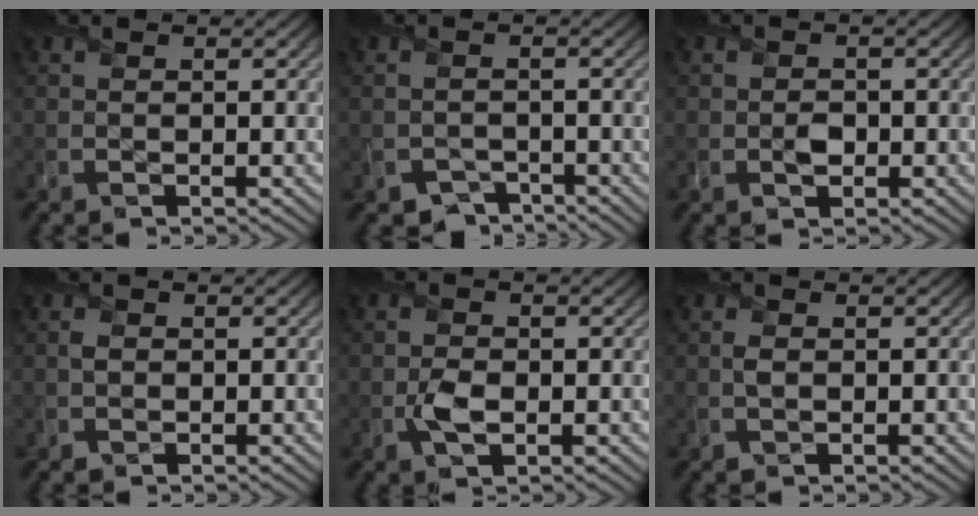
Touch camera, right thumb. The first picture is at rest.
{"total": 2.6, "force": [-2.2, 1.4, 0.3], "torque": [0.001, -0.010, -0.042]}
{"total": 1.4, "force": [-0.2, 1.2, 0.7], "torque": [-0.011, -0.005, -0.006]}
{"total": 0.9, "force": [0.1, 0.8, 0.3], "torque": [-0.007, -0.002, -0.001]}
{"total": 2.5, "force": [-0.6, 1.6, 1.8], "torque": [-0.038, -0.004, -0.013]}
{"total": 0.9, "force": [0.1, 0.7, 0.6], "torque": [-0.015, -0.001, 0.002]}